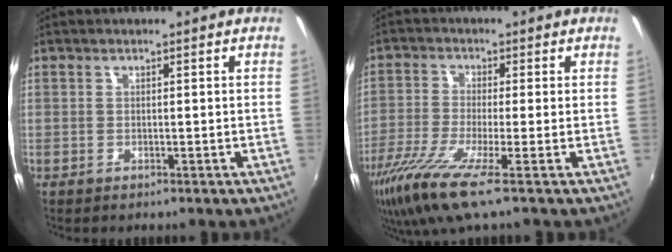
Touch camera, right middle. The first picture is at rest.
{"total": 9.7, "force": [-5.9, 0.2, 7.6], "torque": [-0.177, -0.036, -0.116]}